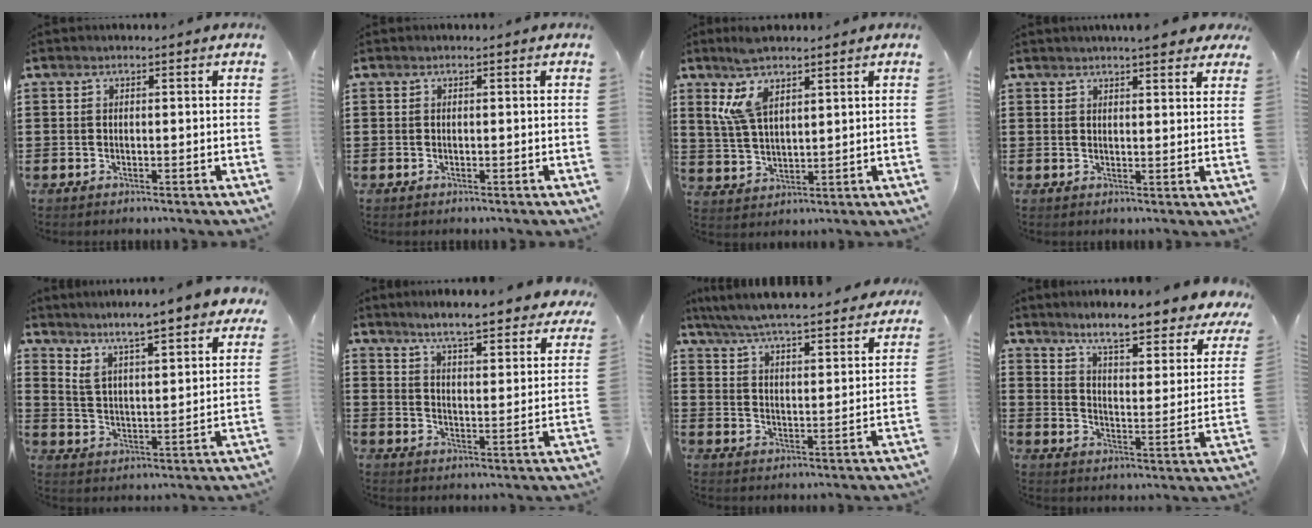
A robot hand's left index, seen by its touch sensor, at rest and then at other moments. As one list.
[{"total": 0.0}, {"total": 7.2, "force": [4.0, 2.2, 5.5], "torque": [-0.130, -0.005, 0.068]}, {"total": 3.7, "force": [3.3, 0.5, 1.7], "torque": [-0.033, -0.004, 0.058]}, {"total": 6.2, "force": [5.7, -0.3, 2.3], "torque": [-0.073, -0.046, 0.092]}, {"total": 6.2, "force": [5.9, -0.3, 1.9], "torque": [-0.063, -0.035, 0.100]}, {"total": 6.2, "force": [5.9, 0.0, 1.7], "torque": [-0.062, -0.038, 0.102]}, {"total": 6.6, "force": [5.8, -0.4, 3.0], "torque": [-0.076, -0.051, 0.092]}]